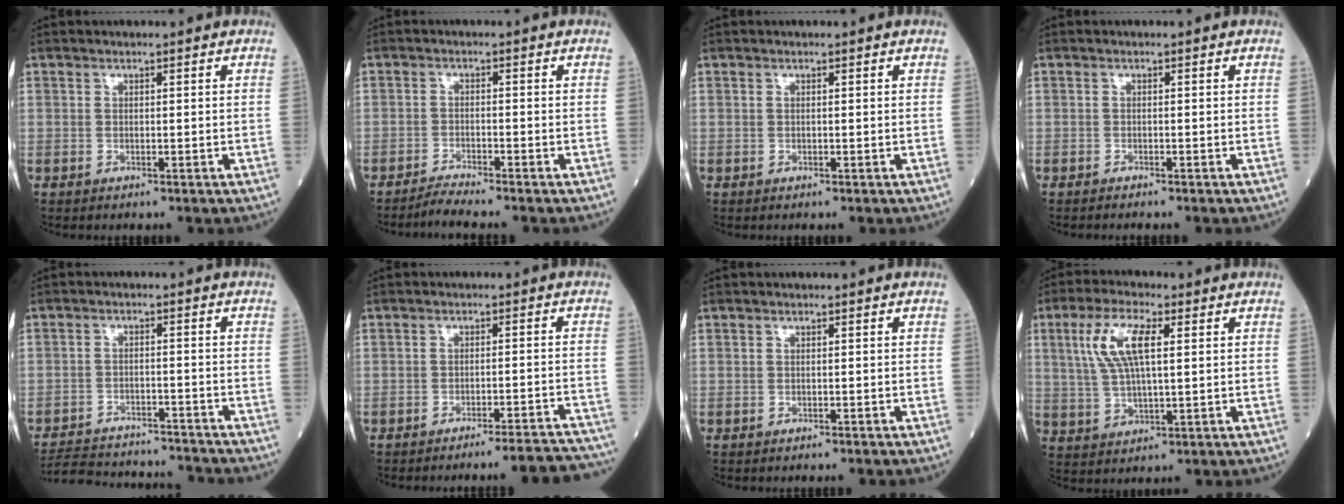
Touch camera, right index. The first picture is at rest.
{"total": 3.0, "force": [-2.7, -1.2, 0.4], "torque": [-0.019, -0.015, -0.052]}
{"total": 0.0}
{"total": 1.2, "force": [-1.0, -0.1, 0.6], "torque": [-0.010, 0.000, -0.011]}
{"total": 14.1, "force": [-13.5, 2.3, 3.2], "torque": [-0.062, 0.009, -0.190]}
{"total": 11.6, "force": [-11.3, -0.4, 2.6], "torque": [-0.005, 0.005, -0.131]}
{"total": 0.6, "force": [-0.4, 0.0, 0.4], "torque": [-0.009, 0.001, -0.003]}
{"total": 8.8, "force": [2.8, 2.4, 8.0], "torque": [-0.176, 0.015, 0.059]}